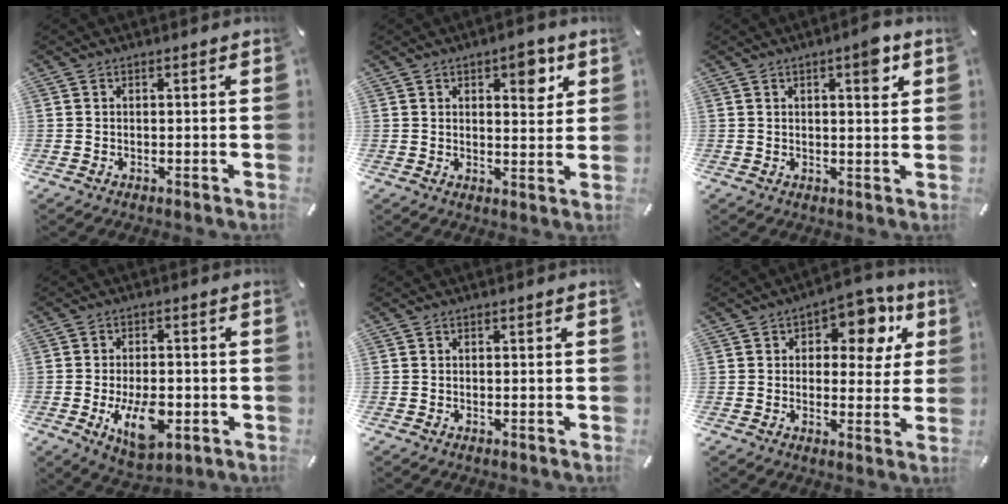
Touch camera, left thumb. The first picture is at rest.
{"total": 6.6, "force": [3.3, 3.4, 4.5], "torque": [-0.034, -0.021, 0.046]}
{"total": 5.7, "force": [2.6, 1.8, 4.7], "torque": [-0.059, -0.010, 0.034]}
{"total": 11.1, "force": [-3.1, 6.1, 8.8], "torque": [-0.150, -0.007, -0.051]}
{"total": 0.0}
{"total": 10.4, "force": [4.7, 6.4, 6.7], "torque": [-0.066, -0.031, 0.072]}